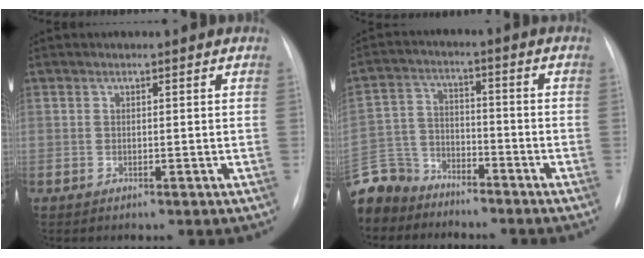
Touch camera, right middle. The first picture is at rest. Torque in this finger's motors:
{"motor_torque": [1.03, -1.11, 1.01, 0.19]}